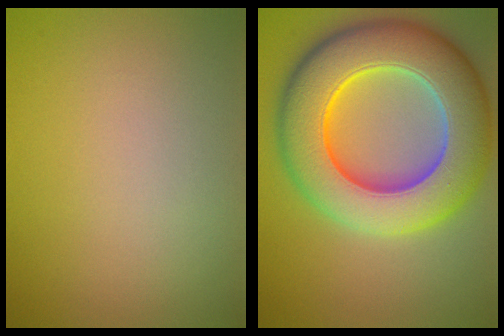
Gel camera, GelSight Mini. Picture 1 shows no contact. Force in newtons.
{"total": 13.3, "press": 13.1, "slide": 2.1}